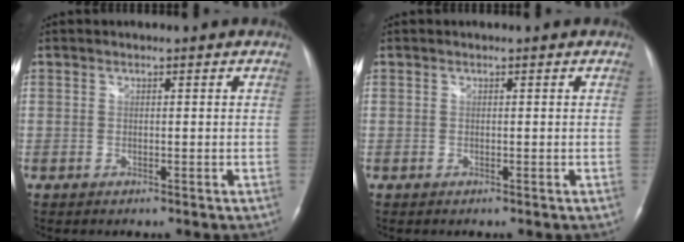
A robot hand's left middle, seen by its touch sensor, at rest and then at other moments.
{"total": 0.0}